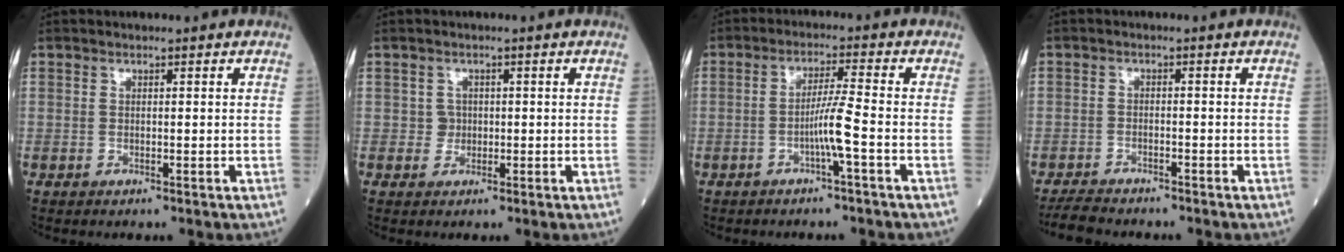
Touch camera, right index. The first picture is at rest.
{"total": 1.5, "force": [0.0, 1.5, 0.1], "torque": [0.001, 0.006, 0.001]}
{"total": 4.4, "force": [-1.7, -0.9, 4.0], "torque": [-0.079, 0.005, -0.030]}
{"total": 4.0, "force": [-3.8, 1.2, 0.9], "torque": [-0.020, -0.009, -0.065]}